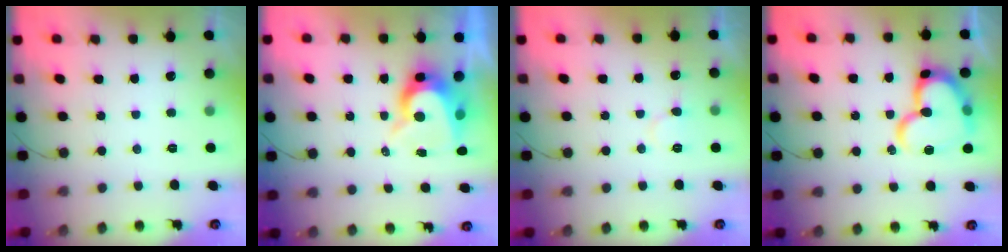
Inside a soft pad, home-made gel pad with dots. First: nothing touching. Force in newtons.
{"total": 8.9, "press": 8.9, "slide": 0.5}
{"total": 6.7, "press": 6.6, "slide": 0.5}
{"total": 18.7, "press": 18.6, "slide": 1.9}